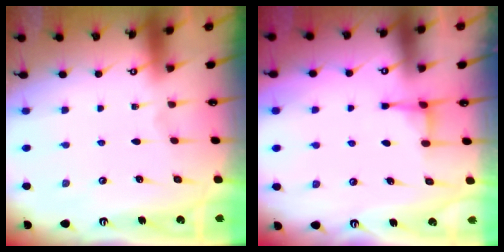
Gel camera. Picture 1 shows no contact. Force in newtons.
{"total": 3.2, "press": 3.2, "slide": 0.5}